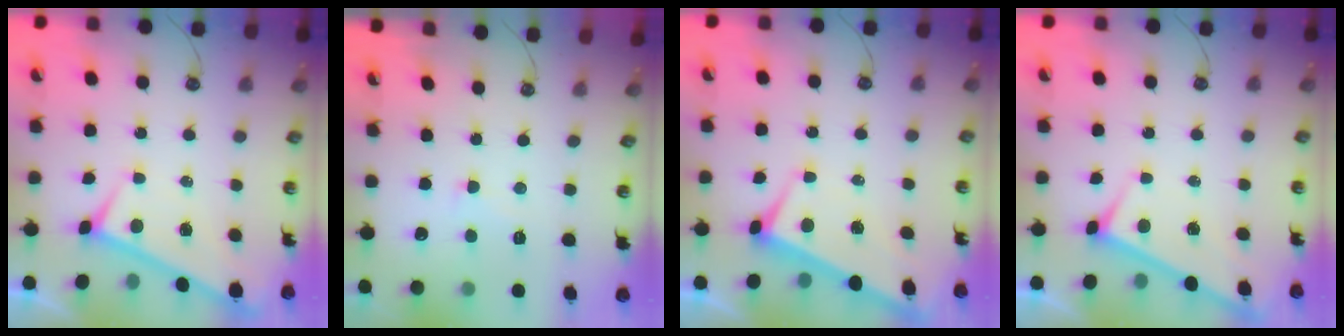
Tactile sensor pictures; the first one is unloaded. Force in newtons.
{"total": 2.7, "press": 2.6, "slide": 0.8}
{"total": 3.0, "press": 2.9, "slide": 0.9}
{"total": 2.9, "press": 2.9, "slide": 0.3}